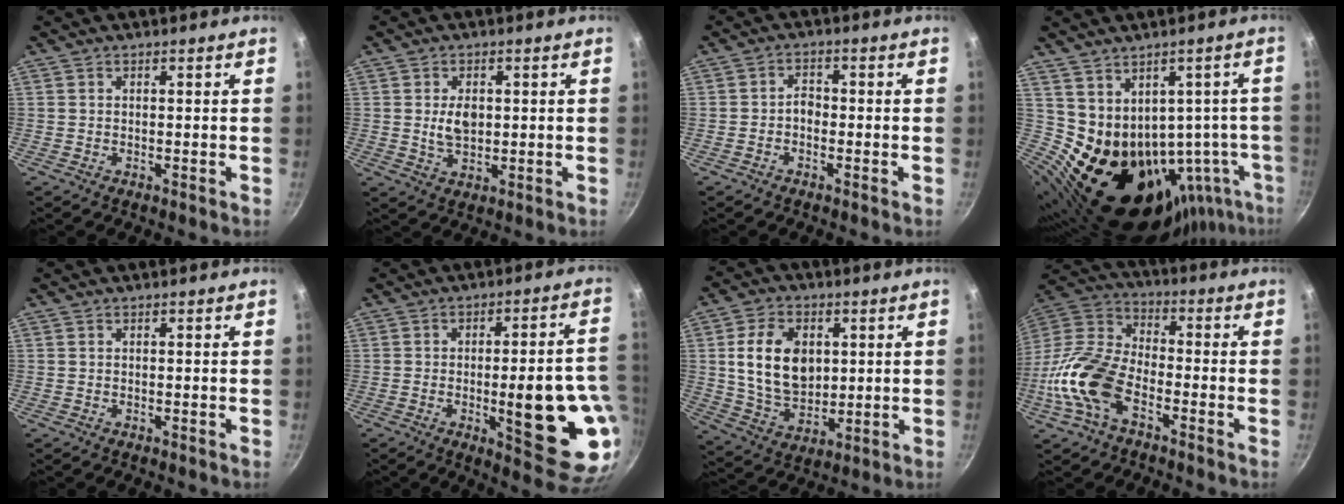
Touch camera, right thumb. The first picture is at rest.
{"total": 4.9, "force": [0.5, 3.2, 3.7], "torque": [-0.053, -0.007, 0.013]}
{"total": 2.5, "force": [-1.0, 1.7, 1.5], "torque": [-0.015, 0.020, -0.021]}
{"total": 15.4, "force": [-0.5, 12.4, 9.0], "torque": [-0.057, 0.027, 0.033]}
{"total": 0.0}
{"total": 19.5, "force": [-4.0, 5.7, 18.2], "torque": [-0.210, 0.011, -0.047]}
{"total": 13.9, "force": [2.6, 9.6, 9.6], "torque": [-0.149, -0.012, 0.055]}
{"total": 16.0, "force": [-6.6, 9.2, 11.4], "torque": [-0.214, 0.051, -0.148]}